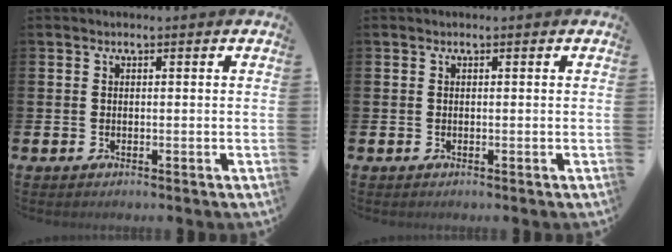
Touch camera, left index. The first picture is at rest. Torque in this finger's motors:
{"motor_torque": [0.00, 0.00, 0.00, 0.01]}